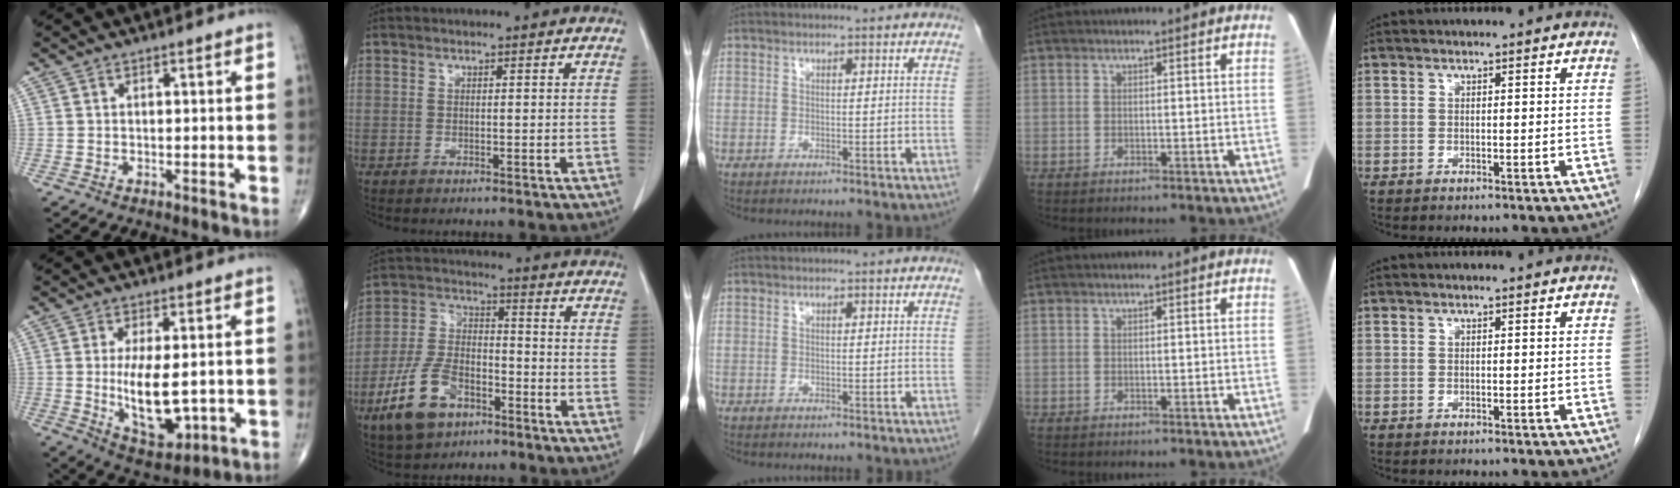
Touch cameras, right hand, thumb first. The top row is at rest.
{"thumb": {"total": 12.1, "force": [-0.7, 5.3, 10.8], "torque": [-0.173, -0.022, 0.004]}, "index": {"total": 11.9, "force": [-6.5, 6.4, 7.6], "torque": [-0.172, 0.006, -0.121]}}